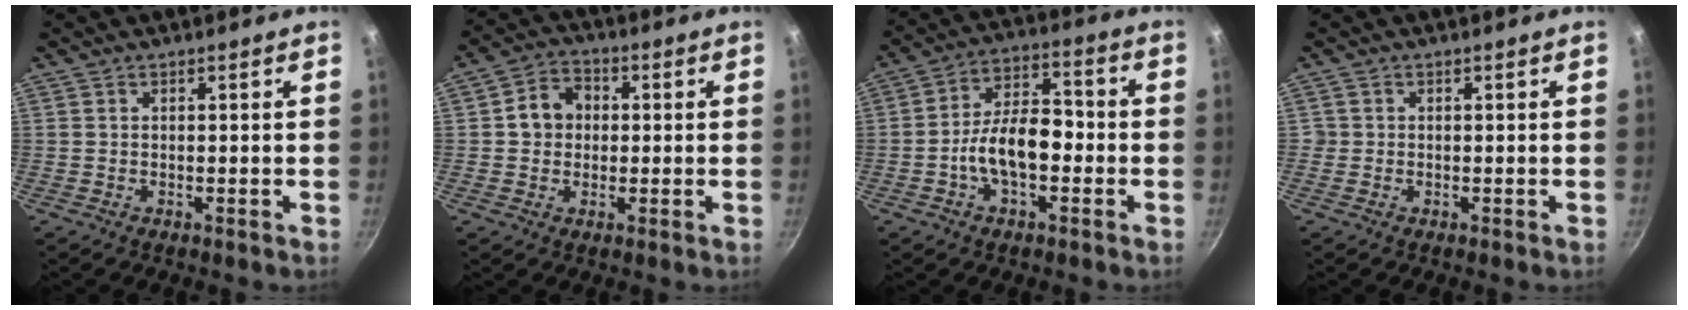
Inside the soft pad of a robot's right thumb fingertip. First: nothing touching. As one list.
[{"total": 7.0, "force": [0.5, 5.9, 3.7], "torque": [-0.044, 0.017, 0.000]}, {"total": 11.7, "force": [-2.5, 6.4, 9.4], "torque": [-0.156, 0.039, -0.053]}, {"total": 1.0, "force": [-0.1, 1.0, 0.1], "torque": [0.005, 0.004, -0.003]}]